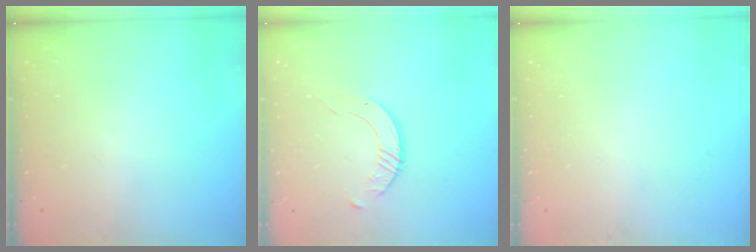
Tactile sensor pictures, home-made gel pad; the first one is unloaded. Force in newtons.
{"total": 1.6, "press": 1.6, "slide": 0.2}
{"total": 0.0}